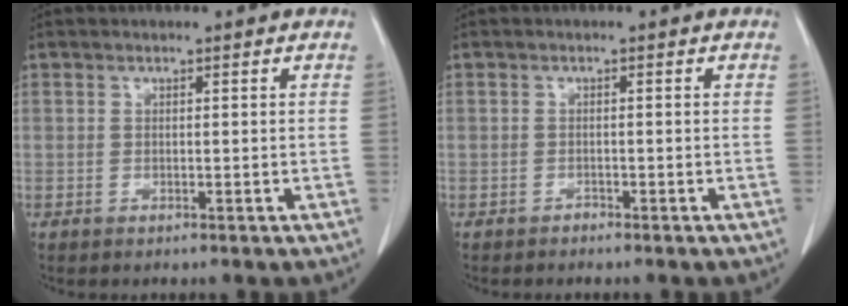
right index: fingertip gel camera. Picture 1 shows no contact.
{"total": 0.5, "force": [-0.5, 0.1, 0.0], "torque": [-0.005, -0.002, -0.012]}